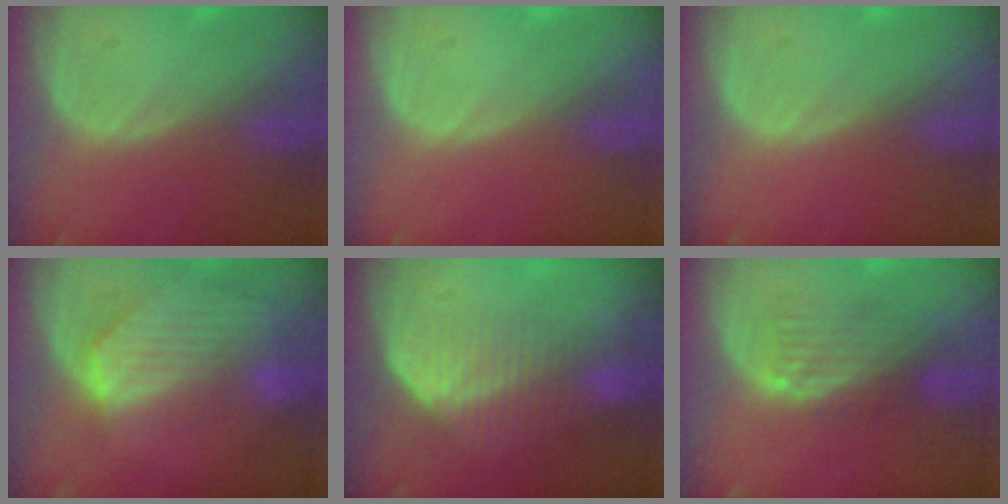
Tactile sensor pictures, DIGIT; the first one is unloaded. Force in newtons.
{"total": 0.0}
{"total": 0.0}
{"total": 9.1, "press": 8.0, "slide": 4.2}
{"total": 7.2, "press": 6.1, "slide": 3.8}
{"total": 5.0, "press": 4.3, "slide": 2.6}